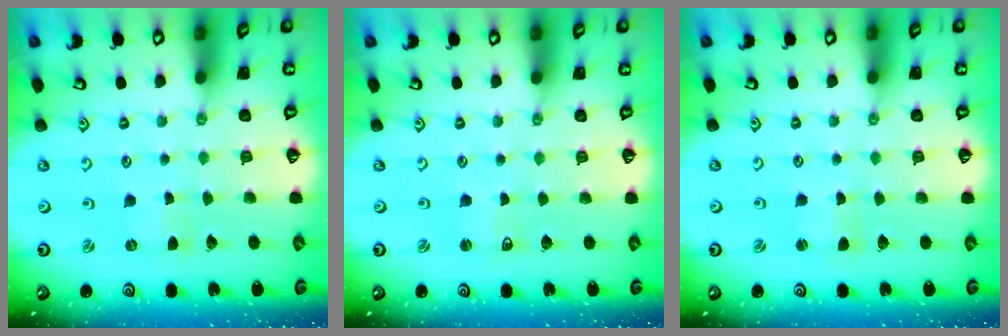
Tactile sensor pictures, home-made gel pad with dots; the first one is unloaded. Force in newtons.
{"total": 1.4, "press": 1.4, "slide": 0.1}
{"total": 0.8, "press": 0.8, "slide": 0.2}